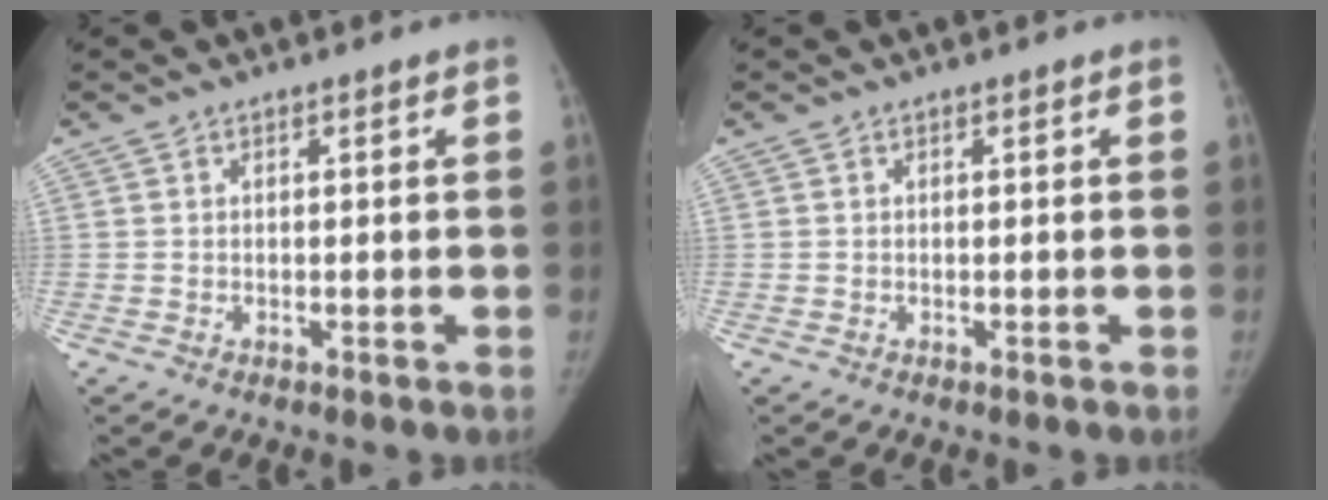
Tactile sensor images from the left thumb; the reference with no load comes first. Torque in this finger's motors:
{"motor_torque": [0.04, 0.03, 0.17, -0.17, 0.03]}